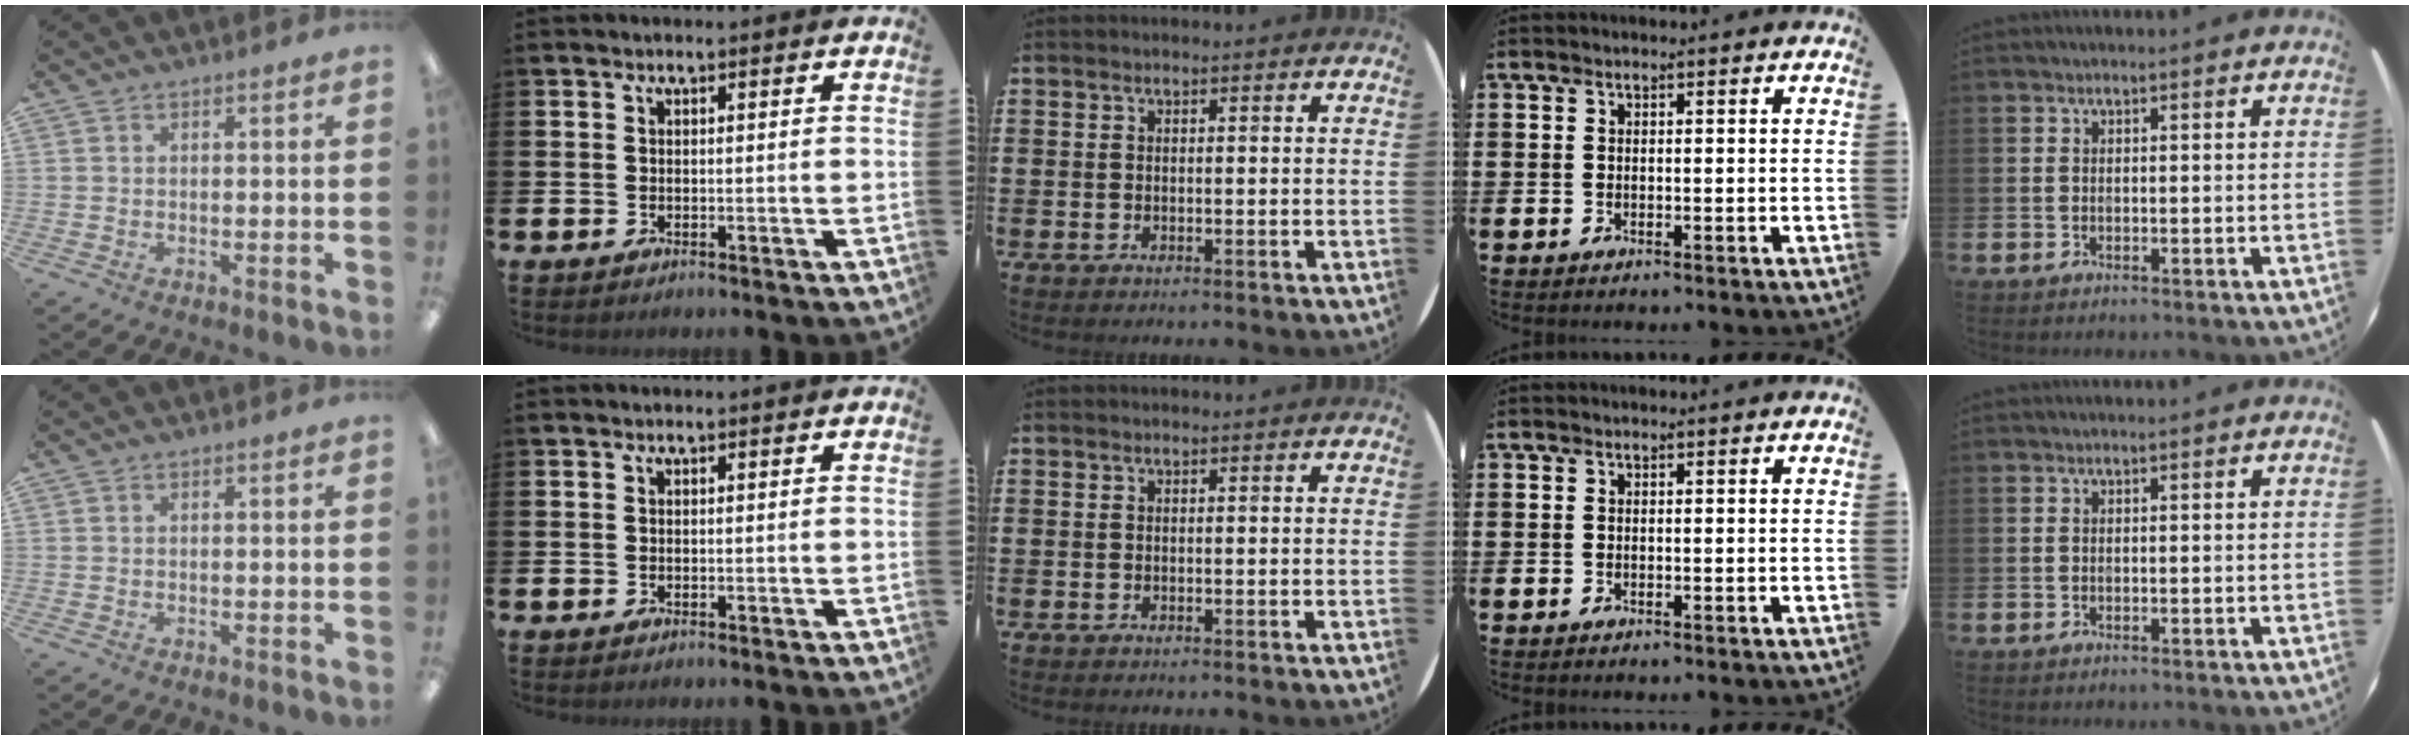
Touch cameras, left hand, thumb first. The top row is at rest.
{}